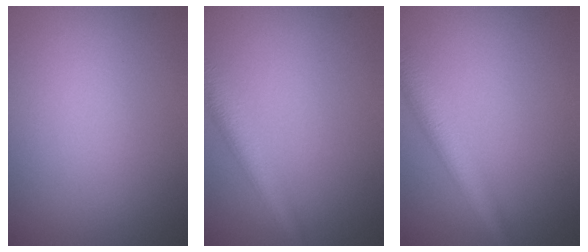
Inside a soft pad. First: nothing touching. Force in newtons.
{"total": 3.8, "press": 3.8, "slide": 0.1}
{"total": 5.0, "press": 5.0, "slide": 0.2}